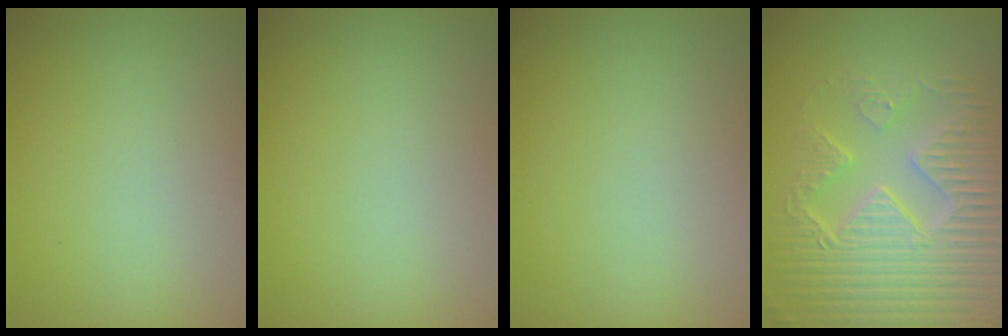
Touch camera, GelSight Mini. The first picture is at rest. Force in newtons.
{"total": 0.0}
{"total": 0.0}
{"total": 6.9, "press": 5.7, "slide": 3.8}